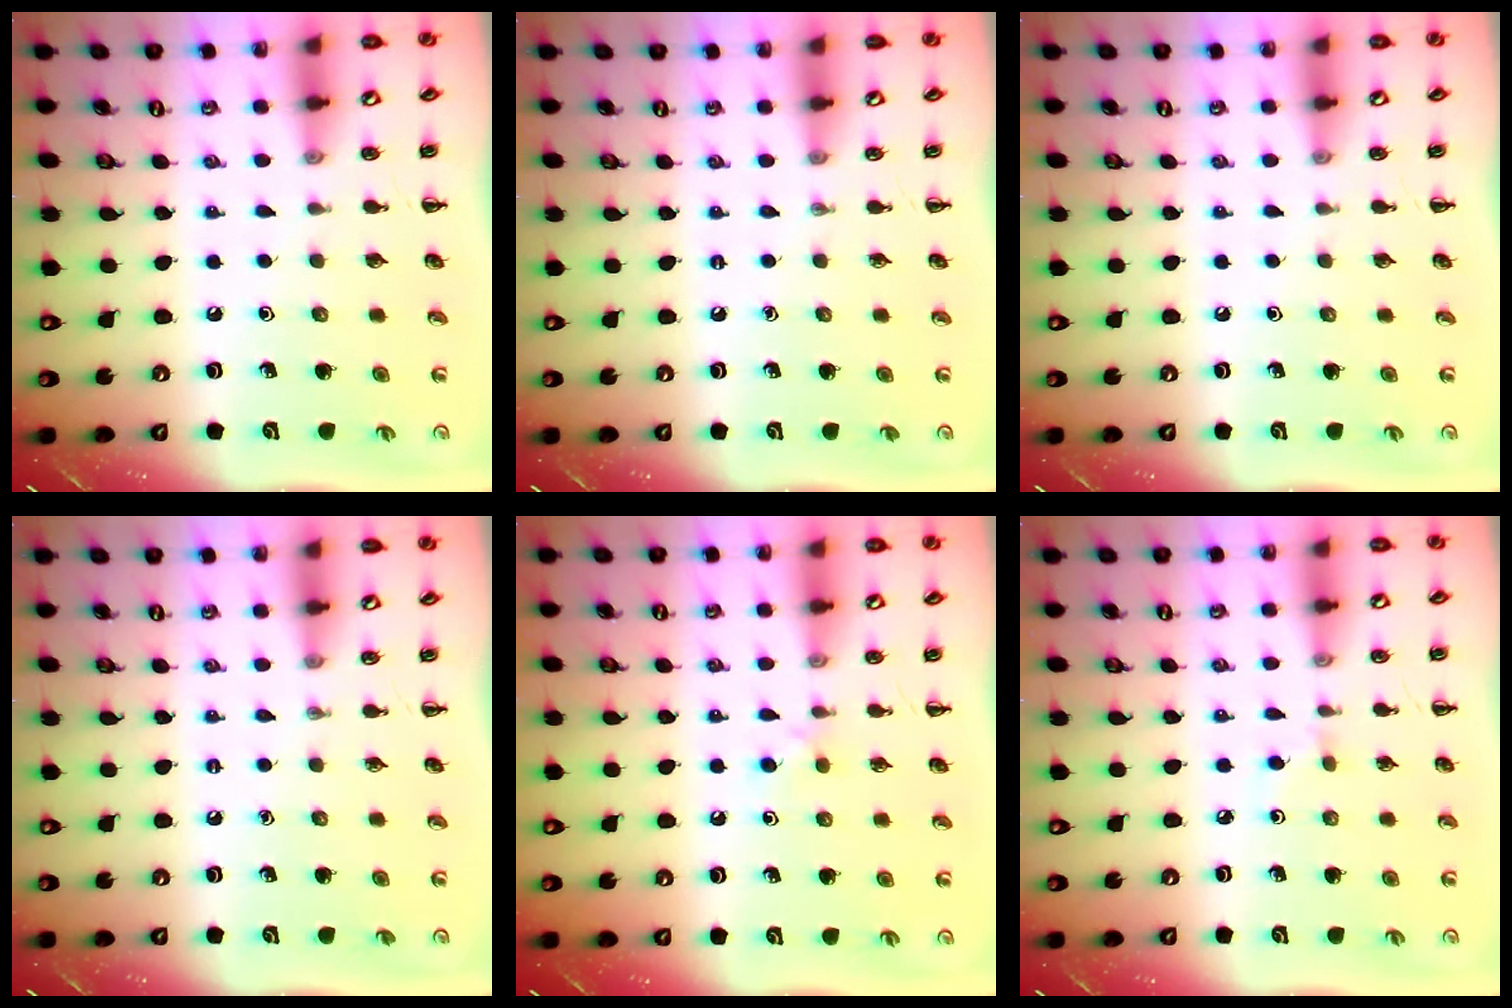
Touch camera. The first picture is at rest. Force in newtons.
{"total": 0.0}
{"total": 0.0}
{"total": 0.0}
{"total": 2.8, "press": 2.6, "slide": 1.1}
{"total": 2.0, "press": 1.8, "slide": 0.8}